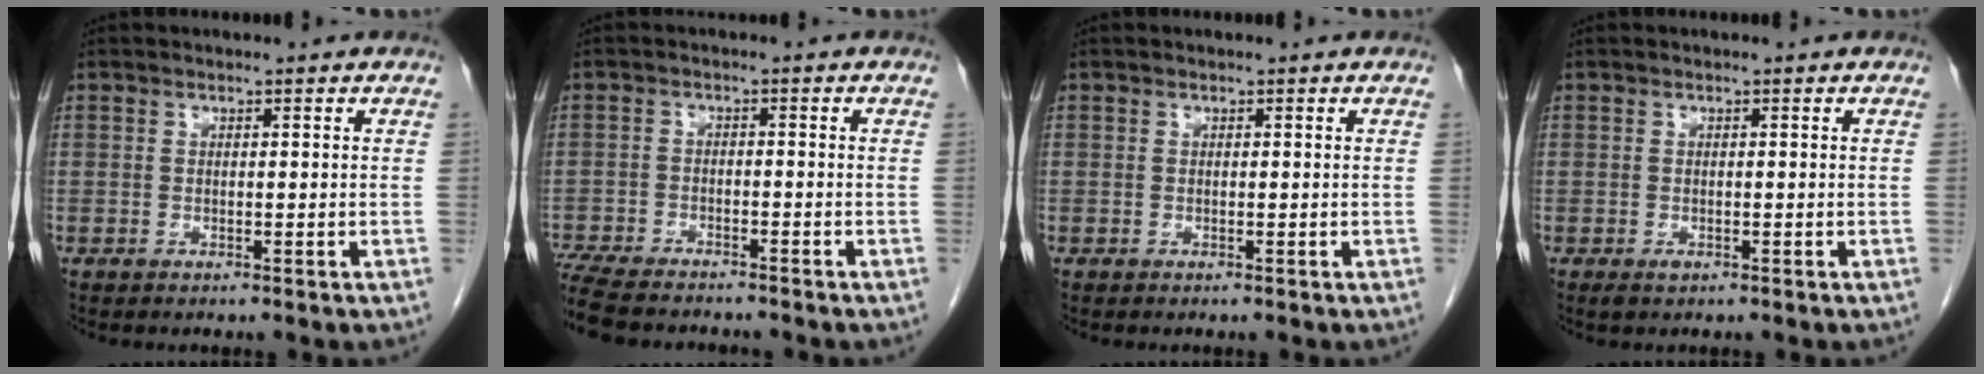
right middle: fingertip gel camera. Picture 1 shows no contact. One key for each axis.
{"total": 11.6, "fx": -10.0, "fy": 3.0, "fz": 5.0, "tx": -0.105, "ty": -0.014, "tz": -0.155}
{"total": 0.0}
{"total": 0.9, "fx": -0.4, "fy": 0.5, "fz": 0.6, "tx": -0.010, "ty": 0.000, "tz": -0.003}